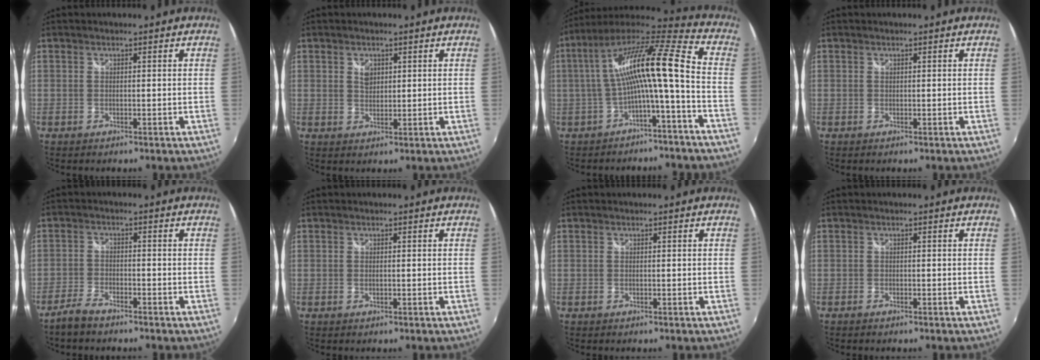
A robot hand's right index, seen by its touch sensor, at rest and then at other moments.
{"total": 2.7, "force": [1.0, 2.0, 1.5], "torque": [-0.019, 0.003, 0.018]}
{"total": 16.0, "force": [-2.1, 1.3, 15.8], "torque": [-0.288, 0.012, -0.039]}
{"total": 0.0}
{"total": 4.3, "force": [-3.7, 1.1, 2.0], "torque": [-0.060, -0.003, -0.076]}
{"total": 0.6, "force": [0.0, 0.1, 0.5], "torque": [-0.011, 0.001, -0.001]}
{"total": 0.0}
{"total": 0.7, "force": [-0.6, 0.3, 0.2], "torque": [-0.007, -0.003, -0.013]}